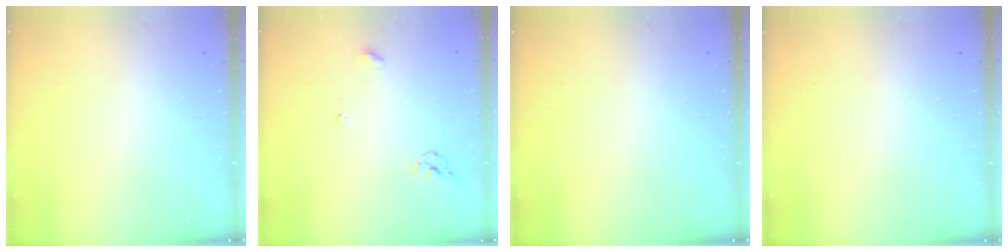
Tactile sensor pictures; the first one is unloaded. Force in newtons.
{"total": 5.9, "press": 5.9, "slide": 0.6}
{"total": 0.0}
{"total": 0.0}